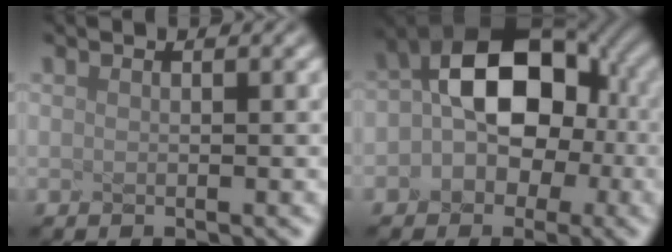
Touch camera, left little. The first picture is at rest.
{"total": 7.5, "force": [-1.3, 5.1, 5.3], "torque": [-0.096, 0.007, 0.004]}